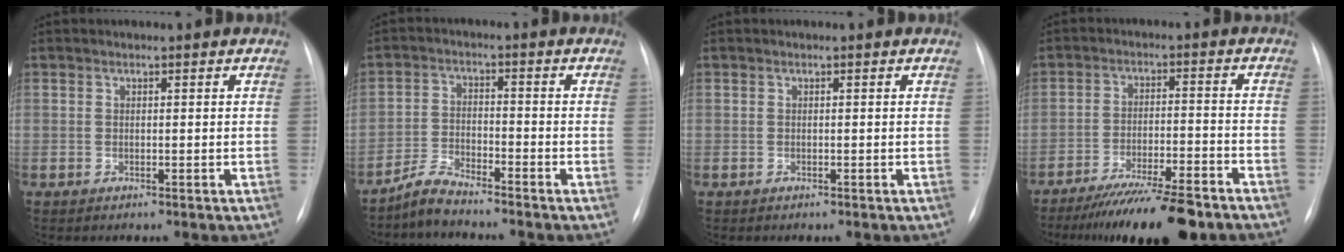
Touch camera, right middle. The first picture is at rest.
{"total": 4.3, "force": [-4.2, 0.2, 1.0], "torque": [-0.024, -0.015, -0.084]}
{"total": 0.0}
{"total": 14.1, "force": [-11.4, 1.6, 8.0], "torque": [-0.120, -0.019, -0.179]}